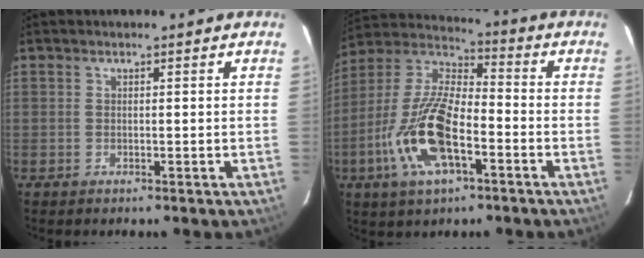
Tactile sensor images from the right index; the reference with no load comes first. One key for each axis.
{"total": 17.2, "fx": -6.5, "fy": 6.9, "fz": 14.4, "tx": -0.304, "ty": -0.008, "tz": -0.130}